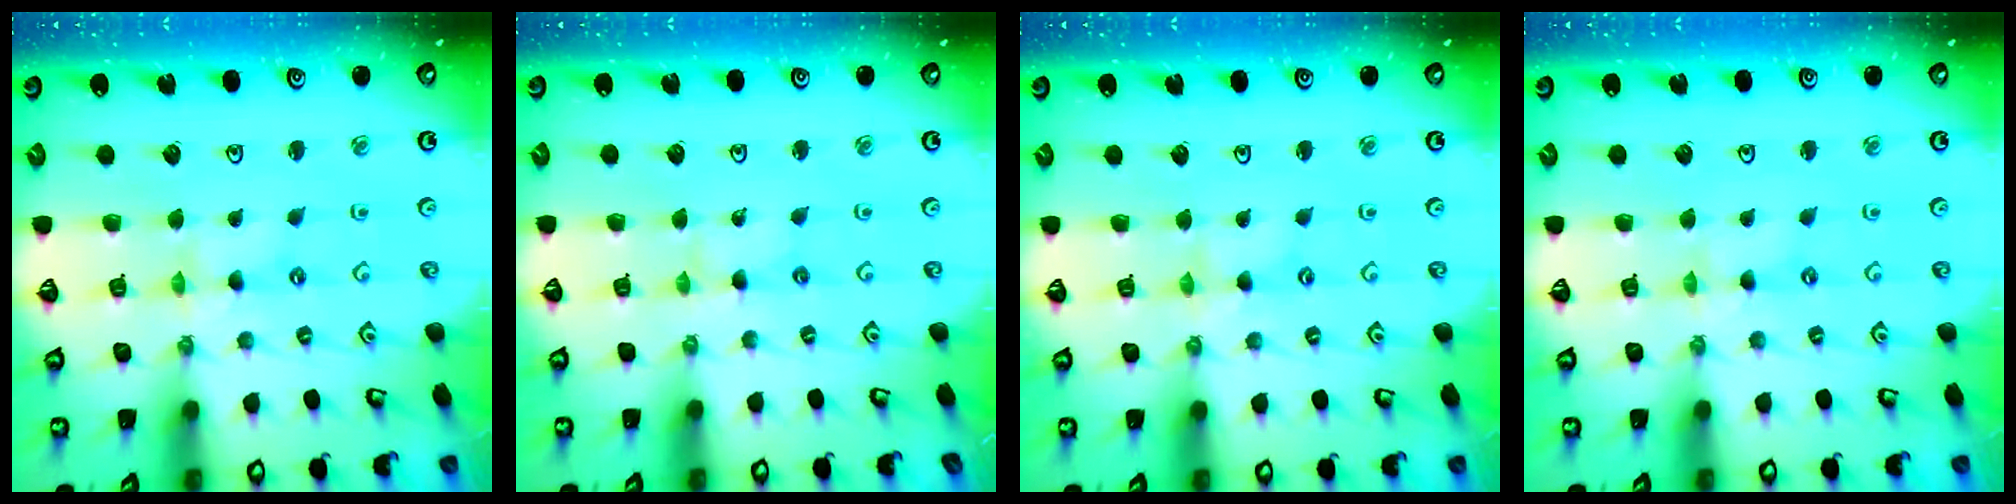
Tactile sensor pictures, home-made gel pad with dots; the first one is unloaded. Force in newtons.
{"total": 1.6, "press": 1.6, "slide": 0.2}
{"total": 1.7, "press": 1.7, "slide": 0.2}
{"total": 0.0}